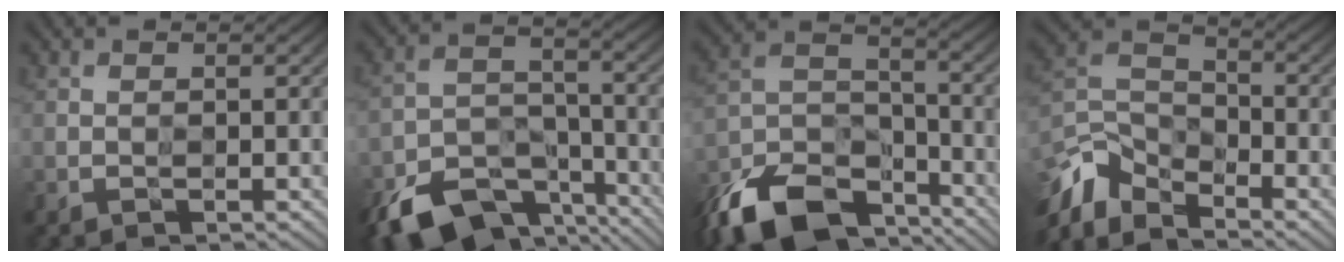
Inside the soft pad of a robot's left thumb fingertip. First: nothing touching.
{"total": 9.5, "force": [-7.5, 5.2, 3.0], "torque": [-0.061, -0.015, -0.135]}
{"total": 12.9, "force": [-10.4, 6.1, 4.8], "torque": [-0.121, -0.012, -0.203]}
{"total": 9.2, "force": [-6.8, 4.9, 3.7], "torque": [-0.090, -0.006, -0.149]}